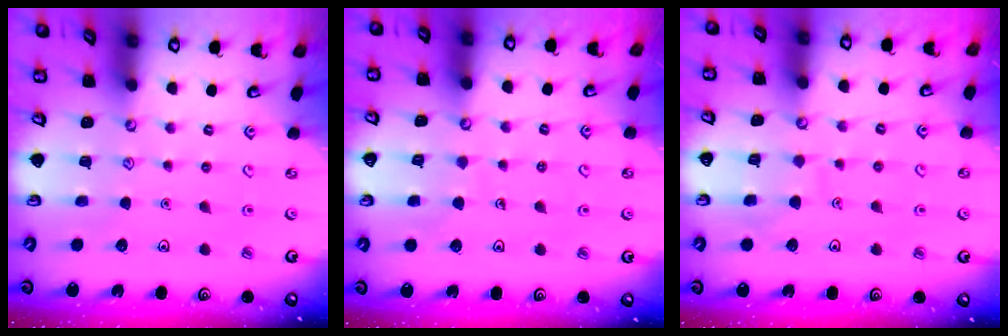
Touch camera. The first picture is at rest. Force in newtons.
{"total": 3.9, "press": 3.9, "slide": 0.3}
{"total": 6.0, "press": 6.0, "slide": 0.6}